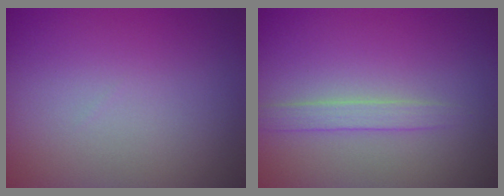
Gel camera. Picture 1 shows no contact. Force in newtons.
{"total": 1.5, "press": 1.5, "slide": 0.1}